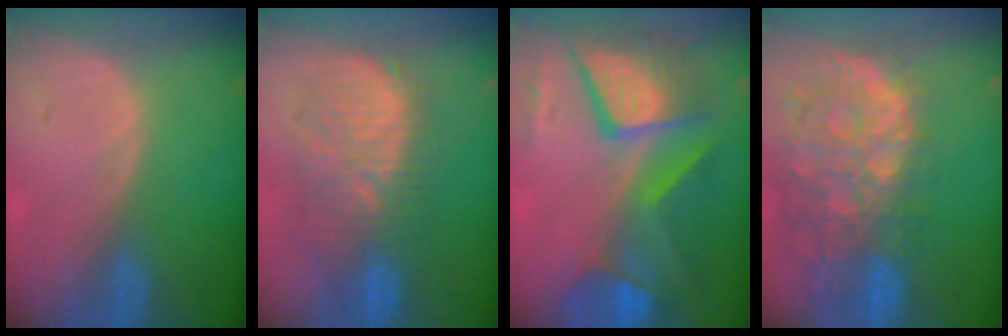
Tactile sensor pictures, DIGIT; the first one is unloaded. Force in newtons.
{"total": 9.9, "press": 9.8, "slide": 1.5}
{"total": 12.0, "press": 11.9, "slide": 1.2}
{"total": 13.8, "press": 11.2, "slide": 8.1}